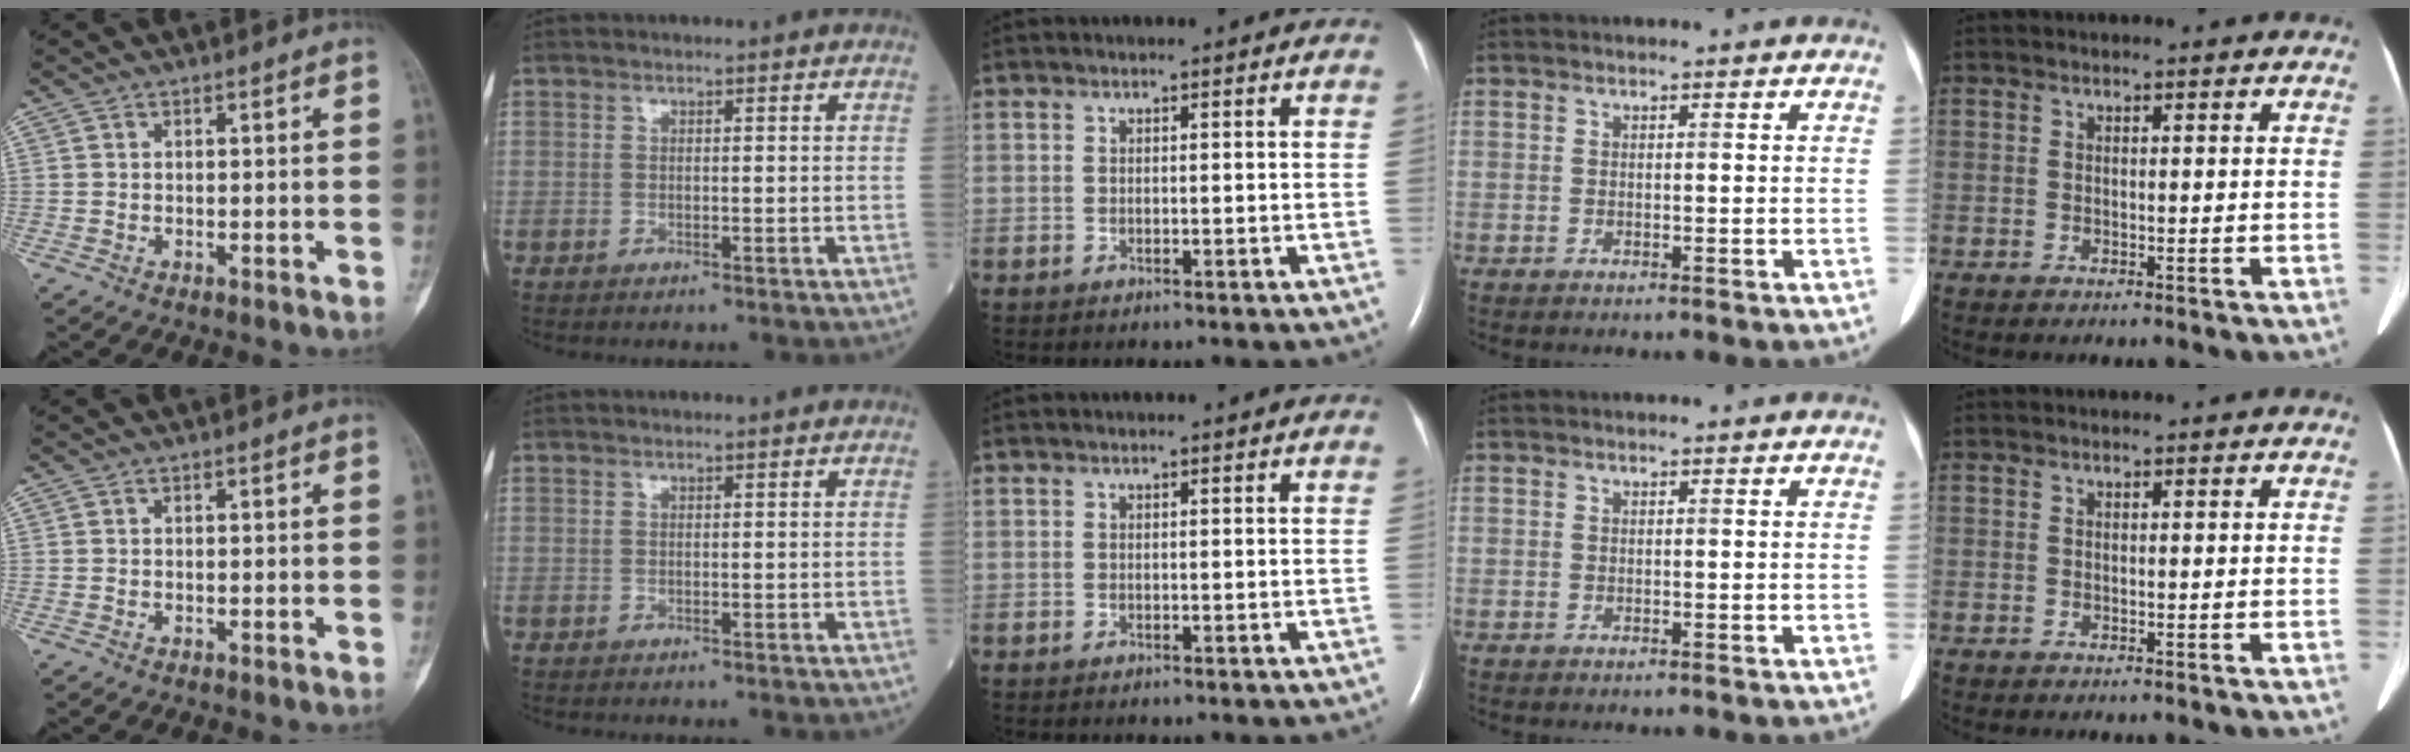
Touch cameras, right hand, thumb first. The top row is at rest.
{}